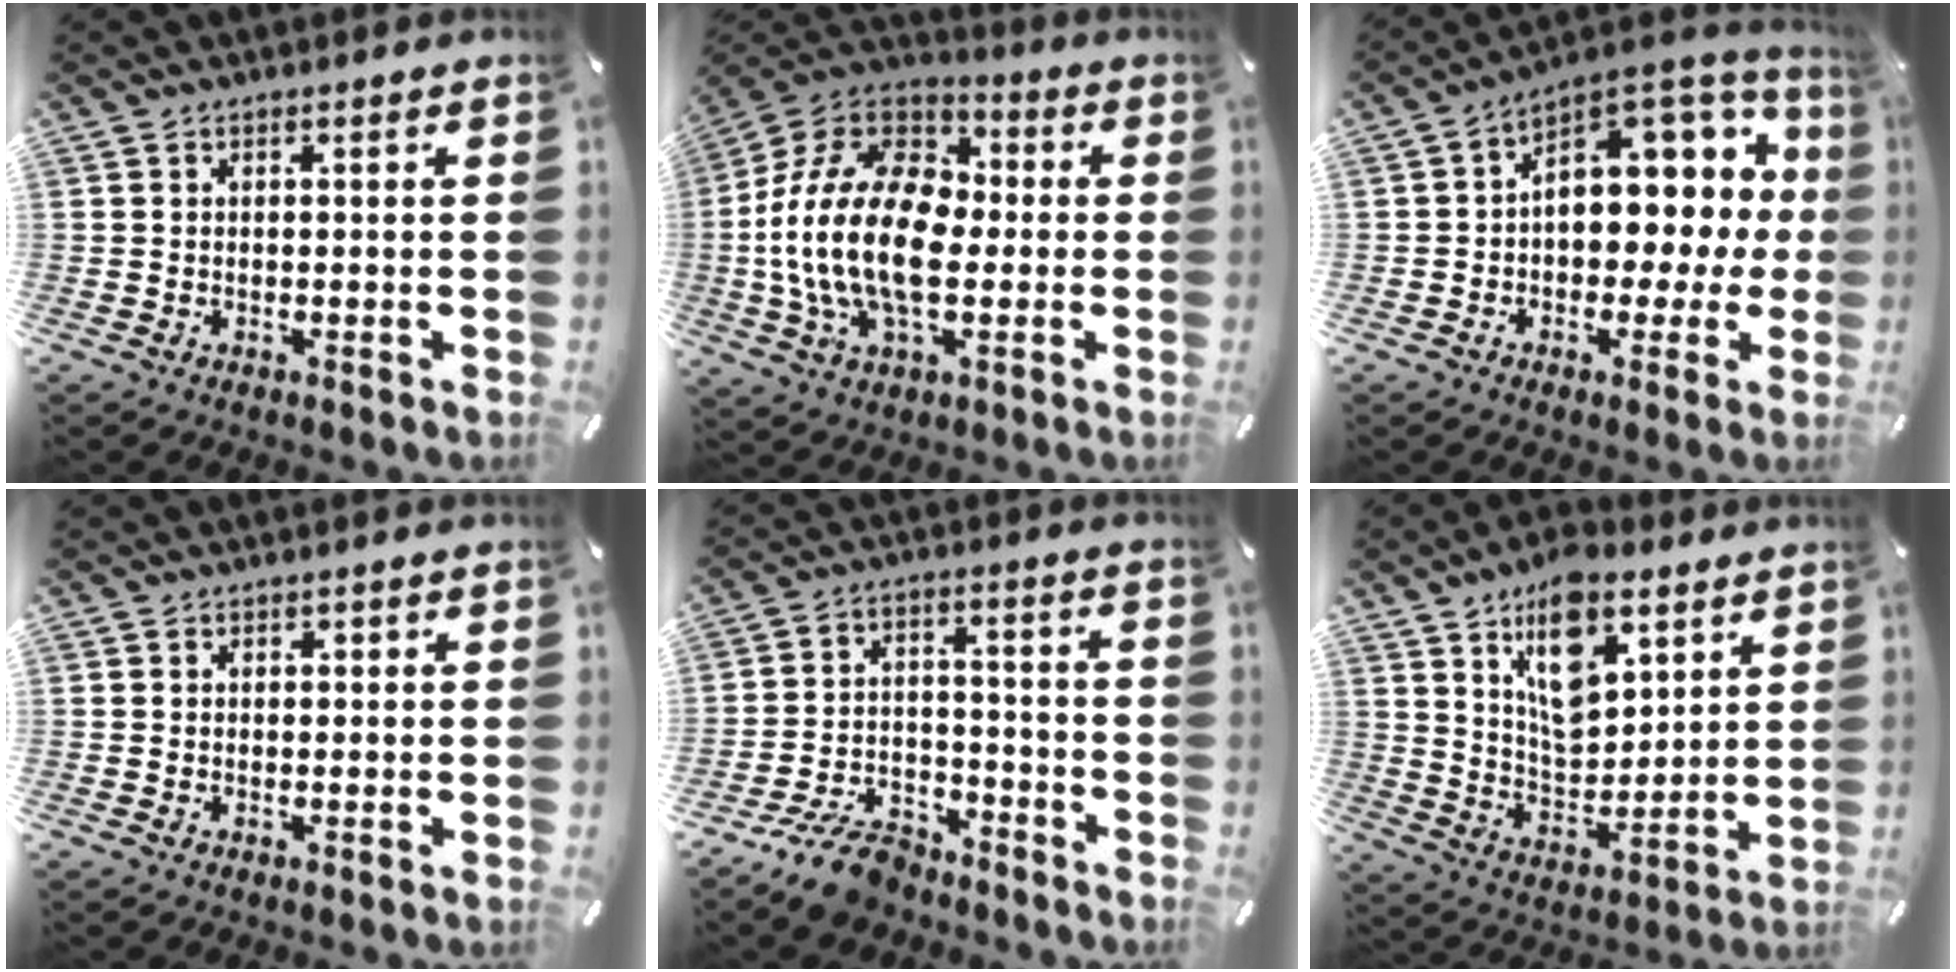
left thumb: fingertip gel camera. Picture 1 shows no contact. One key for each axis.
{"total": 21.2, "fx": -3.4, "fy": 13.2, "fz": 16.2, "tx": -0.351, "ty": 0.018, "tz": -0.059}
{"total": 11.8, "fx": 3.7, "fy": 8.6, "fz": 7.1, "tx": -0.077, "ty": -0.046, "tz": 0.067}
{"total": 0.7, "fx": 0.1, "fy": 0.6, "fz": 0.3, "tx": -0.007, "ty": 0.004, "tz": 0.001}
{"total": 9.6, "fx": -7.8, "fy": 4.2, "fz": 3.6, "tx": -0.055, "ty": 0.052, "tz": -0.143}
{"total": 14.3, "fx": 8.2, "fy": 8.5, "fz": 8.1, "tx": -0.135, "ty": -0.035, "tz": 0.149}